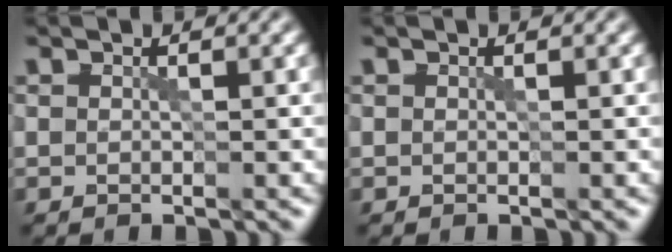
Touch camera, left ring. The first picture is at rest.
{"total": 0.0}